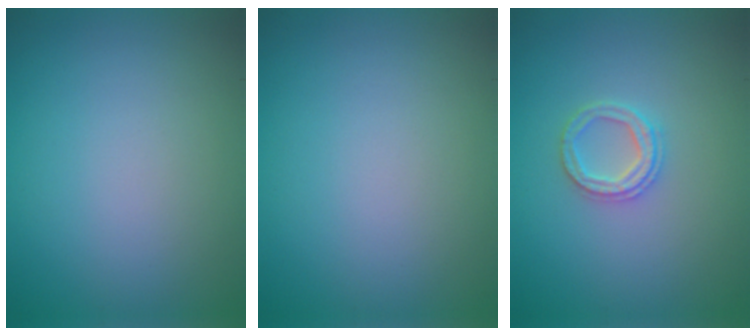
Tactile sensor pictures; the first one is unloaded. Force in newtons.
{"total": 0.0}
{"total": 2.4, "press": 2.4, "slide": 0.4}